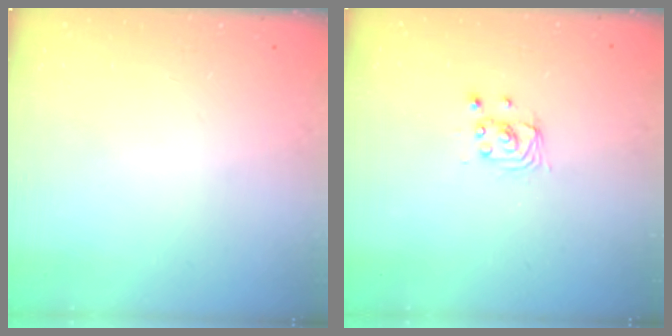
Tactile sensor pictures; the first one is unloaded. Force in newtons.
{"total": 2.8, "press": 2.8, "slide": 0.1}